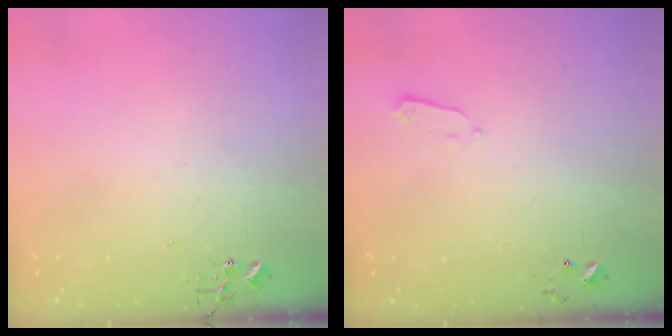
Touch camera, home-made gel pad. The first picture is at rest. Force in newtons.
{"total": 2.4, "press": 2.3, "slide": 0.4}